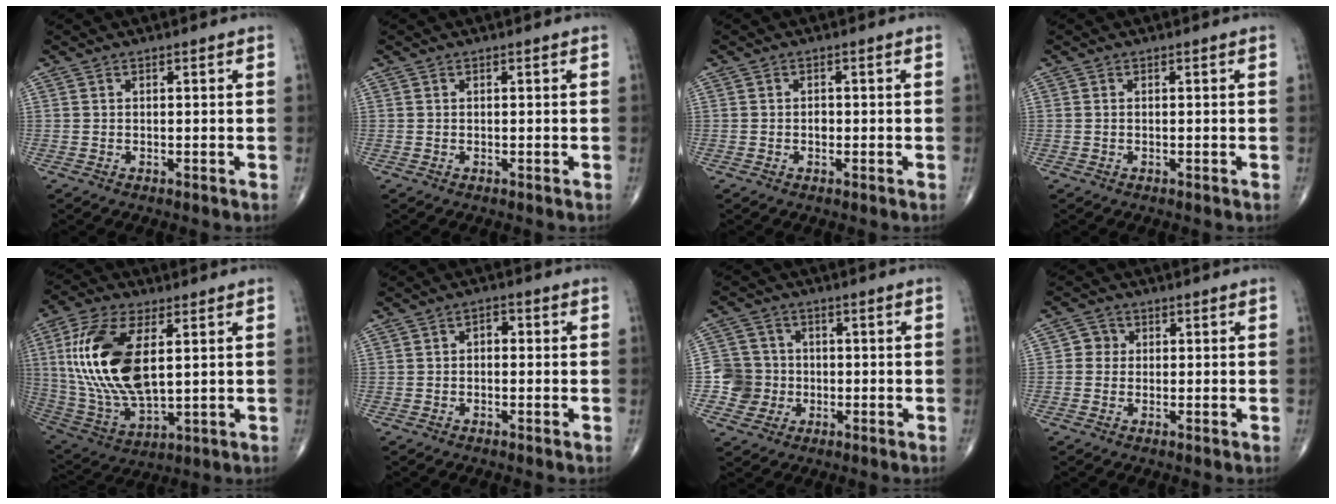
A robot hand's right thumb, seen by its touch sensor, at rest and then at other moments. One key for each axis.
{"total": 0.0}
{"total": 1.1, "fx": -0.2, "fy": 0.8, "fz": 0.7, "tx": -0.007, "ty": 0.003, "tz": -0.005}
{"total": 0.0}
{"total": 20.4, "fx": 4.0, "fy": 9.8, "fz": 17.4, "tx": -0.363, "ty": -0.019, "tz": 0.080}
{"total": 2.2, "fx": 0.1, "fy": 1.5, "fz": 1.7, "tx": -0.012, "ty": 0.009, "tz": -0.006}
{"total": 6.8, "fx": -1.2, "fy": 6.7, "fz": 0.6, "tx": 0.023, "ty": 0.015, "tz": -0.028}
{"total": 2.7, "fx": 0.2, "fy": 2.6, "fz": 0.7, "tx": 0.008, "ty": 0.007, "tz": -0.004}